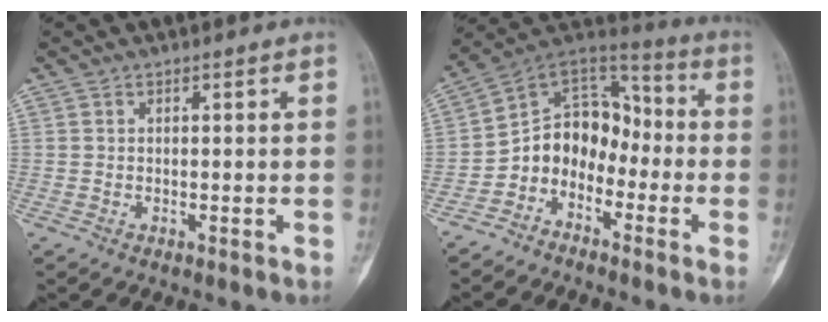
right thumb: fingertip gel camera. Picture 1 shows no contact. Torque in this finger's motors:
{"motor_torque": [0.13, 0.13, 0.81, -0.70, 0.05]}